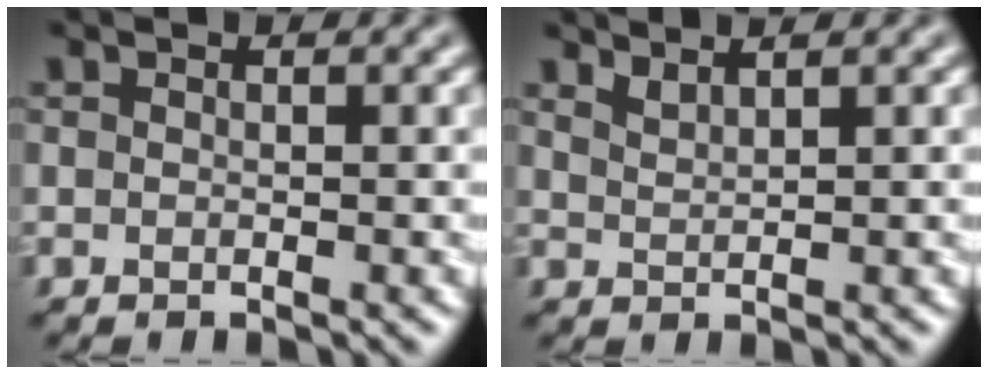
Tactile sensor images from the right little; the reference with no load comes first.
{"total": 2.5, "force": [1.7, -1.5, -0.9], "torque": [0.011, 0.005, 0.032]}